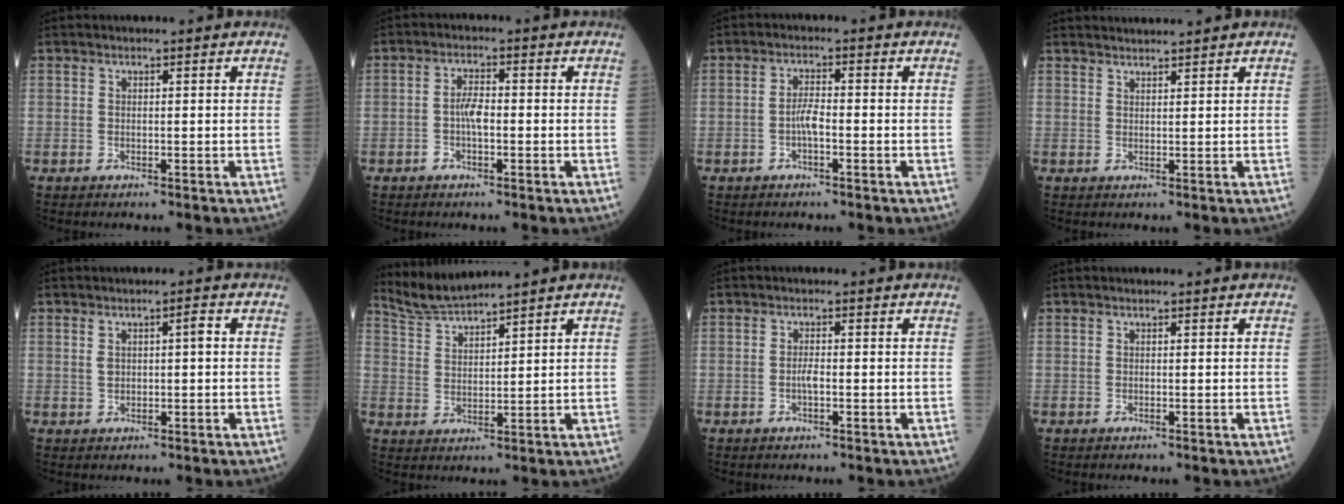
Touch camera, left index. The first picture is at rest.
{"total": 3.1, "force": [-0.8, 1.0, 2.8], "torque": [-0.057, 0.003, -0.017]}
{"total": 2.6, "force": [-1.0, 0.5, 2.4], "torque": [-0.048, 0.001, -0.021]}
{"total": 2.6, "force": [2.6, -0.1, 0.3], "torque": [-0.005, 0.020, 0.047]}
{"total": 2.9, "force": [0.5, 1.0, 2.7], "torque": [-0.052, 0.012, 0.010]}
{"total": 4.8, "force": [4.6, -1.1, 0.2], "torque": [-0.022, 0.001, 0.103]}
{"total": 1.4, "force": [-0.5, 0.2, 1.3], "torque": [-0.029, -0.001, -0.010]}
{"total": 0.0}